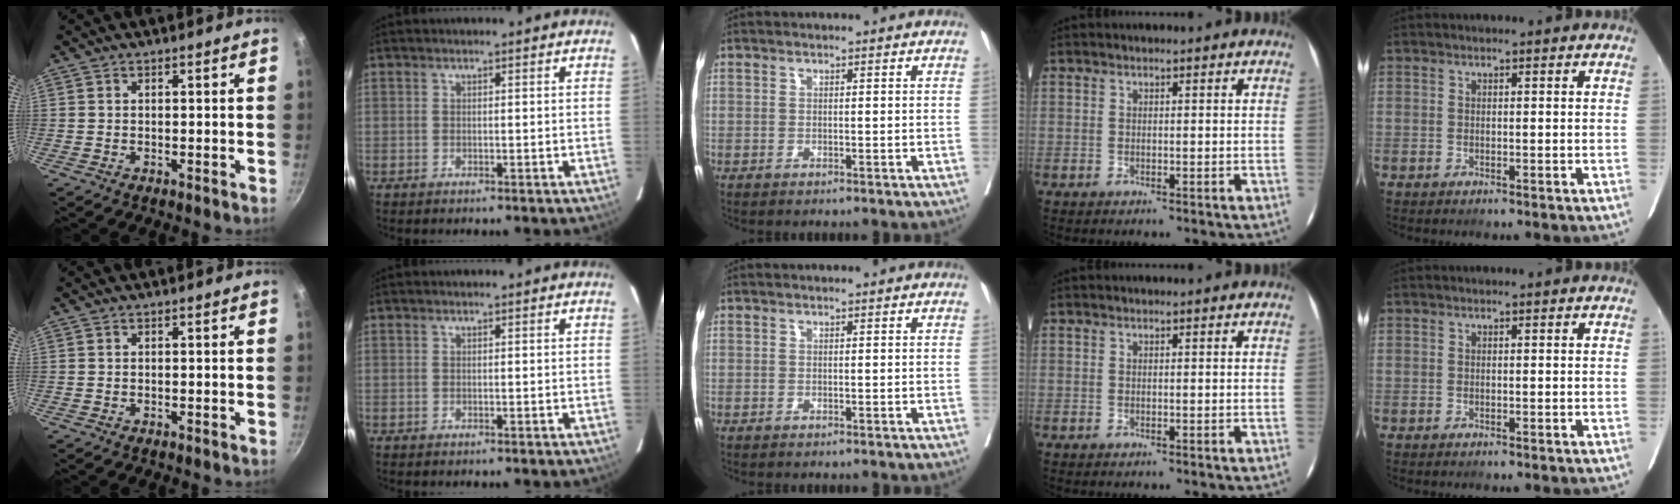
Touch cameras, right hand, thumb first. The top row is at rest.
{}